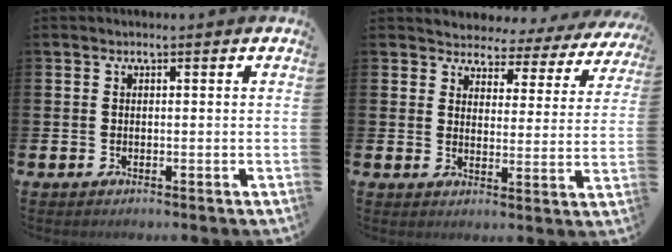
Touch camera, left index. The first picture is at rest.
{"total": 2.9, "force": [2.7, 1.2, -0.2], "torque": [-0.010, -0.034, 0.036]}